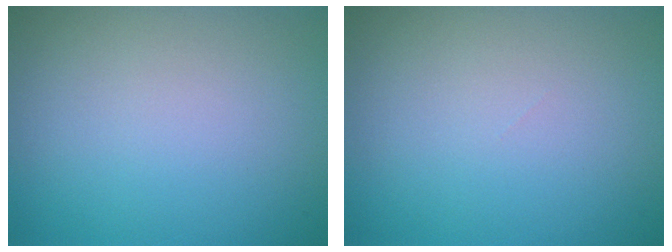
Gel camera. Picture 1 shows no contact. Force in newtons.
{"total": 0.0}